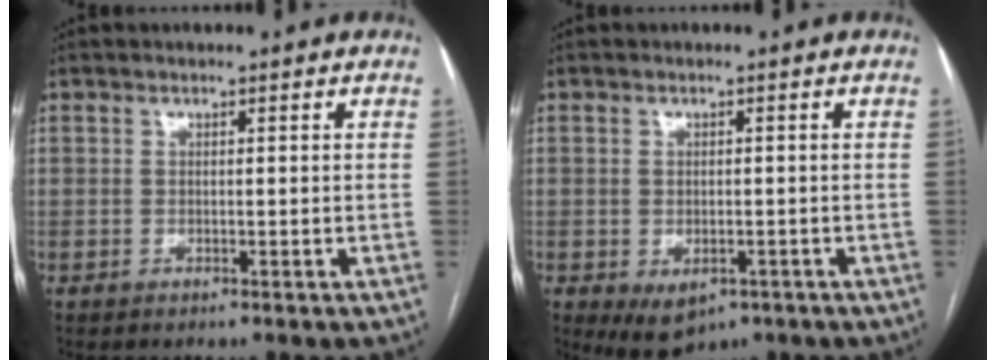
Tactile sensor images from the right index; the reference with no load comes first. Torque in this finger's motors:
{"motor_torque": [0.73, -0.44, 0.22, 0.03]}